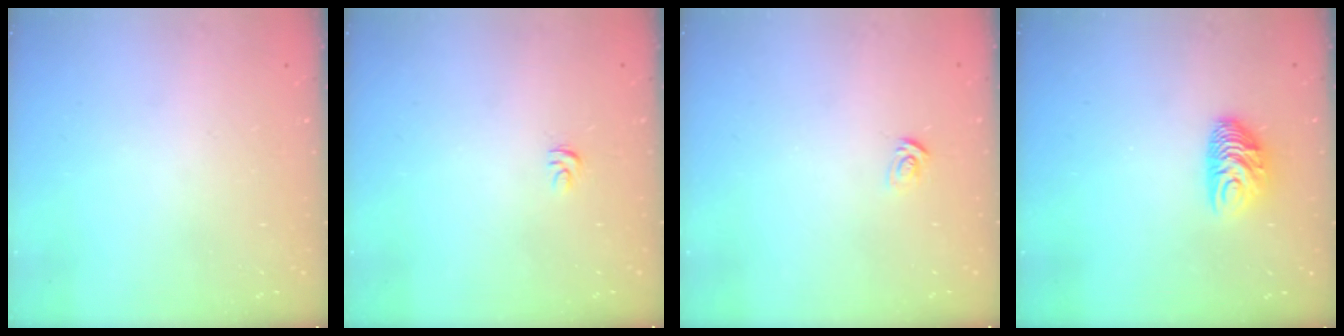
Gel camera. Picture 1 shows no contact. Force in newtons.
{"total": 3.9, "press": 3.8, "slide": 0.4}
{"total": 3.6, "press": 3.6, "slide": 0.2}
{"total": 8.2, "press": 8.2, "slide": 0.8}